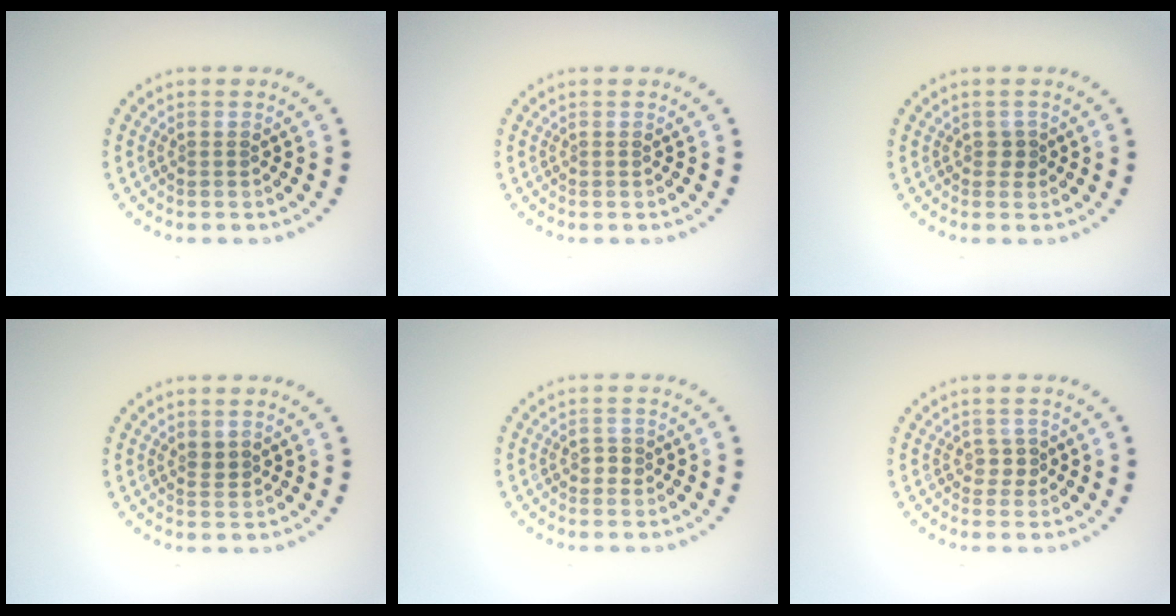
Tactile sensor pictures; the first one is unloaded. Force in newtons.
{"total": 0.0}
{"total": 0.9, "press": 0.8, "slide": 0.5}
{"total": 1.1, "press": 0.9, "slide": 0.6}
{"total": 1.1, "press": 1.0, "slide": 0.4}
{"total": 1.1, "press": 0.9, "slide": 0.6}